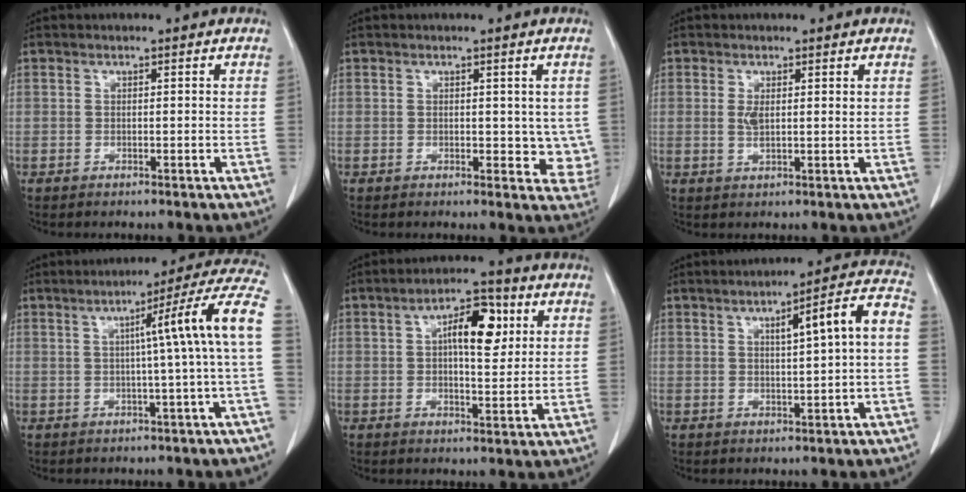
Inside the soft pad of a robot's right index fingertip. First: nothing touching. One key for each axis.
{"total": 4.4, "fx": 0.6, "fy": 2.9, "fz": 3.3, "tx": -0.015, "ty": -0.007, "tz": 0.008}
{"total": 2.4, "fx": 0.7, "fy": 0.8, "fz": 2.2, "tx": -0.042, "ty": -0.004, "tz": 0.015}
{"total": 11.5, "fx": 0.9, "fy": -1.8, "fz": 11.3, "tx": -0.137, "ty": 0.024, "tz": 0.004}
{"total": 8.5, "fx": 2.5, "fy": 3.2, "fz": 7.5, "tx": -0.117, "ty": 0.018, "tz": 0.036}
{"total": 8.3, "fx": 0.8, "fy": 0.5, "fz": 8.2, "tx": -0.112, "ty": 0.021, "tz": 0.009}